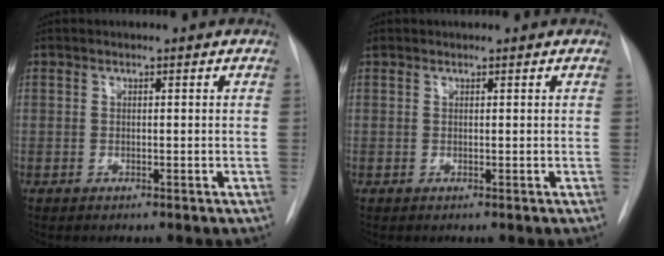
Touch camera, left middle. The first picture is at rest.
{"total": 0.9, "force": [0.8, 0.4, 0.1], "torque": [-0.011, 0.021, 0.018]}